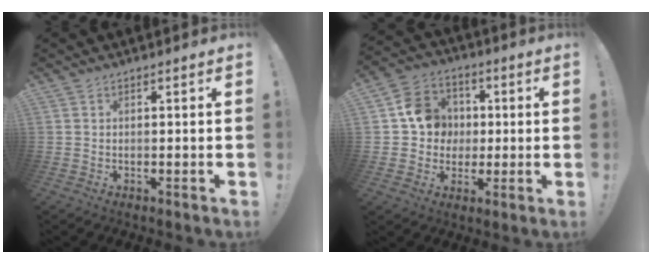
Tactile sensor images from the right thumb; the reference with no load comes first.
{"total": 12.1, "force": [0.8, 11.3, 4.2], "torque": [-0.055, 0.020, 0.027]}